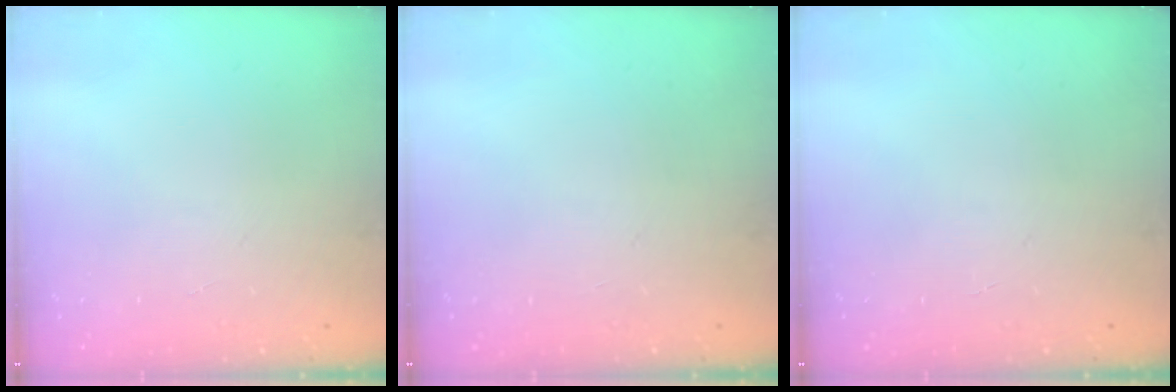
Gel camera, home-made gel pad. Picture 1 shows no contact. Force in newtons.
{"total": 0.0}
{"total": 0.0}